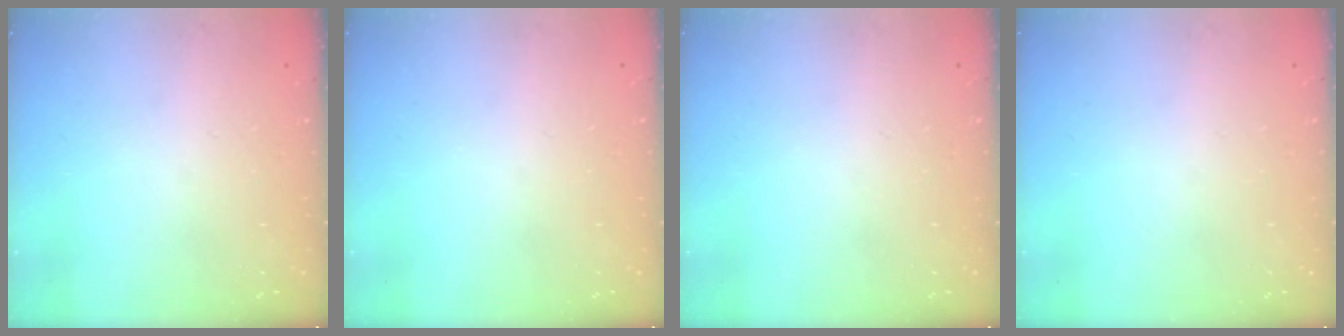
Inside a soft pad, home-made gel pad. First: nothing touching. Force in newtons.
{"total": 0.0}
{"total": 0.0}
{"total": 0.0}